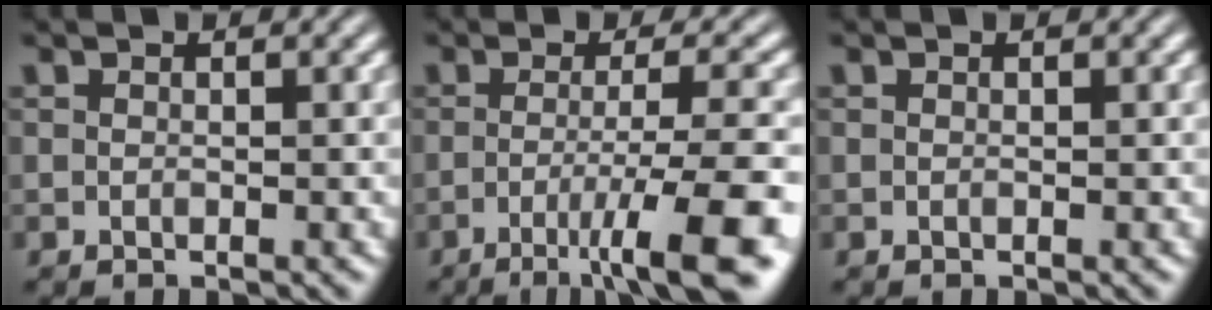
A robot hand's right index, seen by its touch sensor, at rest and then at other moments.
{"total": 7.6, "force": [-3.8, 0.4, 6.6], "torque": [-0.084, -0.019, -0.048]}
{"total": 0.0}